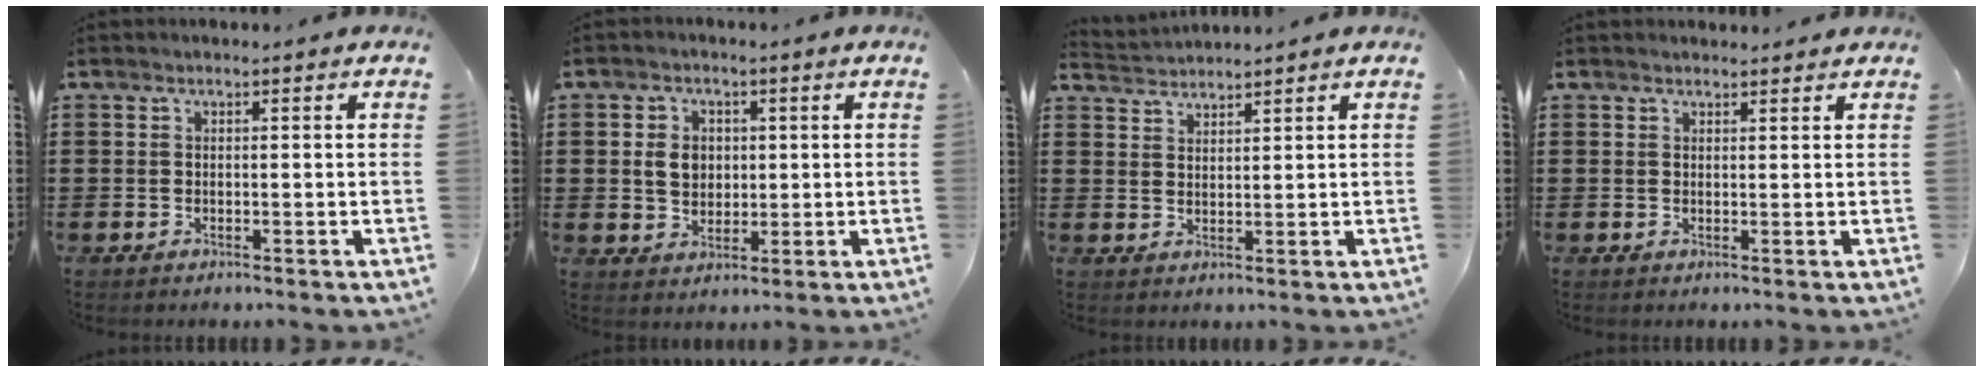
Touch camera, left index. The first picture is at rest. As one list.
[{"total": 4.4, "force": [0.5, 3.6, 2.5], "torque": [-0.053, 0.009, 0.004]}, {"total": 2.2, "force": [2.2, 0.0, -0.4], "torque": [0.000, -0.004, 0.042]}, {"total": 1.2, "force": [1.1, 0.3, 0.0], "torque": [-0.003, 0.001, 0.023]}]